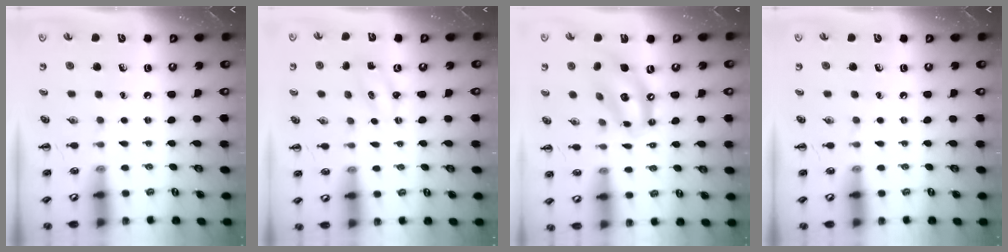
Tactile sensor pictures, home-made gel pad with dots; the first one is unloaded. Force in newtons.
{"total": 1.4, "press": 1.3, "slide": 0.3}
{"total": 14.3, "press": 13.7, "slide": 3.8}
{"total": 0.0}